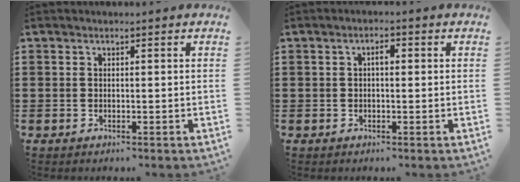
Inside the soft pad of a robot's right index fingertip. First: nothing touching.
{"total": 1.8, "force": [0.1, 0.7, 1.6], "torque": [-0.032, 0.006, 0.000]}